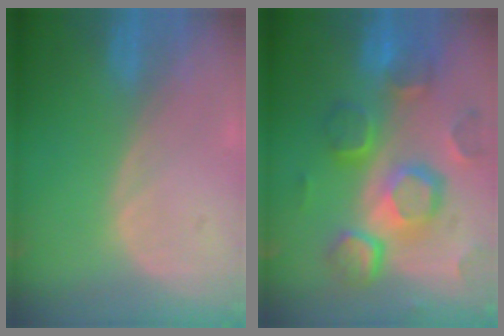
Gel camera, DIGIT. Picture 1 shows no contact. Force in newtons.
{"total": 12.3, "press": 10.6, "slide": 6.2}